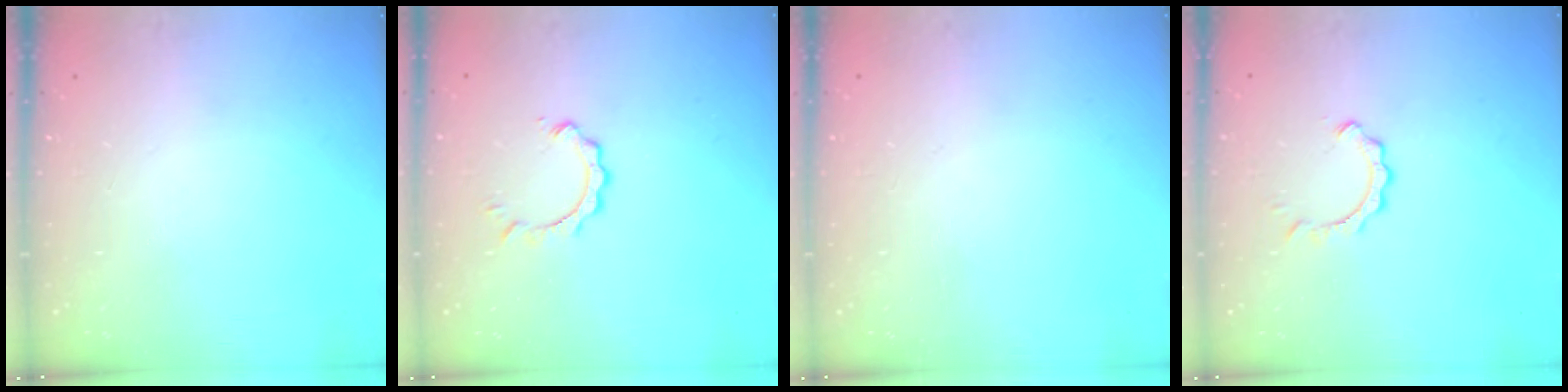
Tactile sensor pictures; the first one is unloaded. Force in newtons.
{"total": 3.4, "press": 3.3, "slide": 0.4}
{"total": 1.7, "press": 1.6, "slide": 0.8}
{"total": 2.8, "press": 2.8, "slide": 0.3}